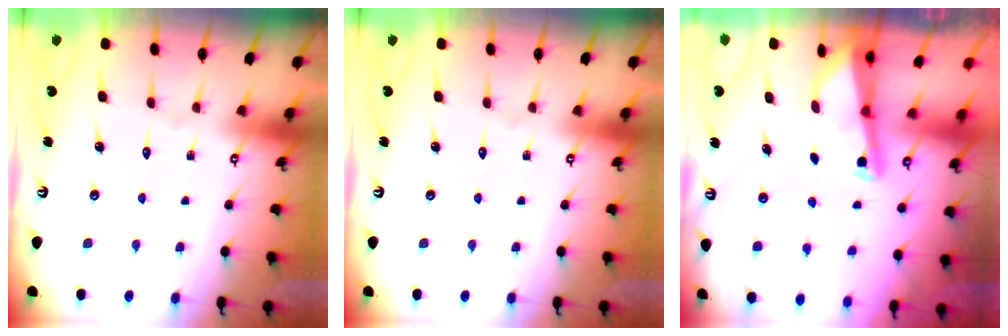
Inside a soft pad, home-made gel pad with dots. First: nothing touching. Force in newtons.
{"total": 0.0}
{"total": 2.2, "press": 2.2, "slide": 0.3}